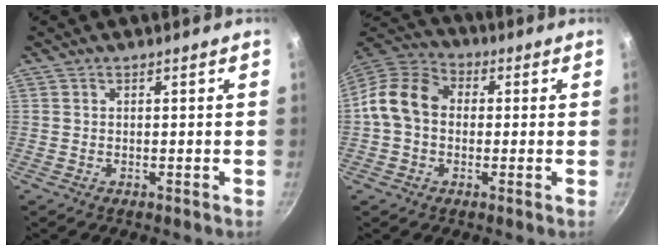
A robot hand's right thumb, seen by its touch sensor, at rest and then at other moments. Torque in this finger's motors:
{"motor_torque": [-0.28, 0.53, 0.13, -0.13, 0.09]}